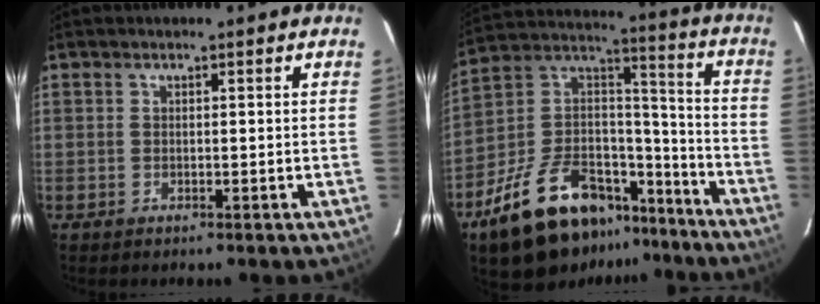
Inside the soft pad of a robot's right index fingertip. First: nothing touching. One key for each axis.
{"total": 24.5, "fx": -16.5, "fy": 12.7, "fz": 13.0, "tx": -0.257, "ty": 0.050, "tz": -0.244}